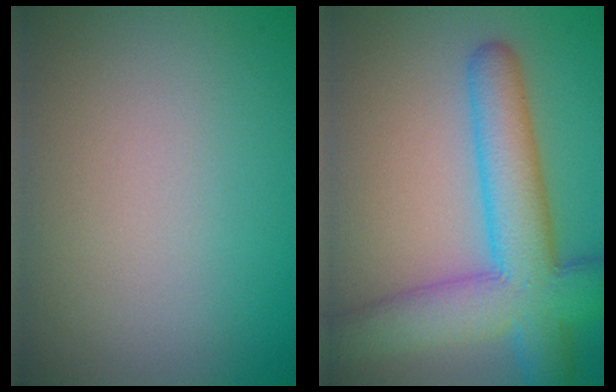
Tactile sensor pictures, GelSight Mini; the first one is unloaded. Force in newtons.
{"total": 9.1, "press": 9.1, "slide": 0.3}